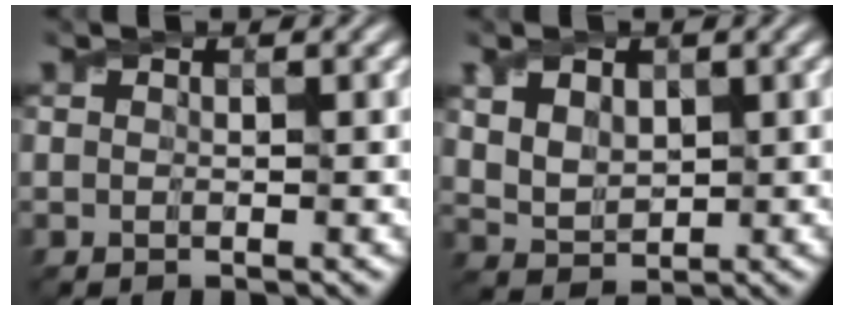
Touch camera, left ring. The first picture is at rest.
{"total": 3.6, "force": [1.5, 2.5, 2.2], "torque": [-0.050, -0.003, 0.034]}